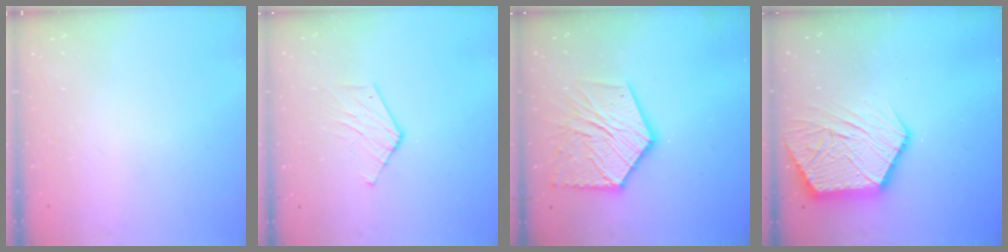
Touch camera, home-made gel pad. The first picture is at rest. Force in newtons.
{"total": 6.8, "press": 6.7, "slide": 0.4}
{"total": 16.6, "press": 16.6, "slide": 1.6}
{"total": 16.5, "press": 16.4, "slide": 1.2}